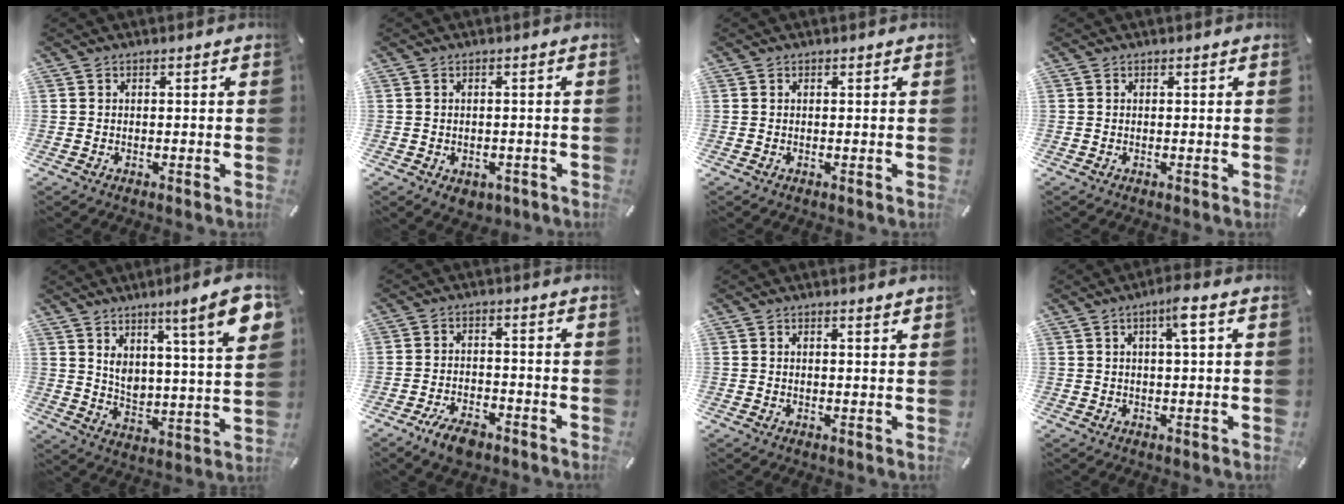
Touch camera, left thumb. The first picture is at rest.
{"total": 2.5, "force": [-1.1, 2.0, 1.0], "torque": [-0.020, 0.003, -0.021]}
{"total": 0.0}
{"total": 0.0}
{"total": 13.2, "force": [8.6, 2.4, 9.7], "torque": [-0.157, -0.045, 0.136]}
{"total": 5.5, "force": [-3.9, 2.6, 2.8], "torque": [-0.052, 0.021, -0.072]}
{"total": 1.2, "force": [1.1, 0.0, 0.6], "torque": [-0.011, -0.002, 0.020]}
{"total": 4.7, "force": [1.9, 0.7, 4.2], "torque": [-0.076, -0.001, 0.029]}